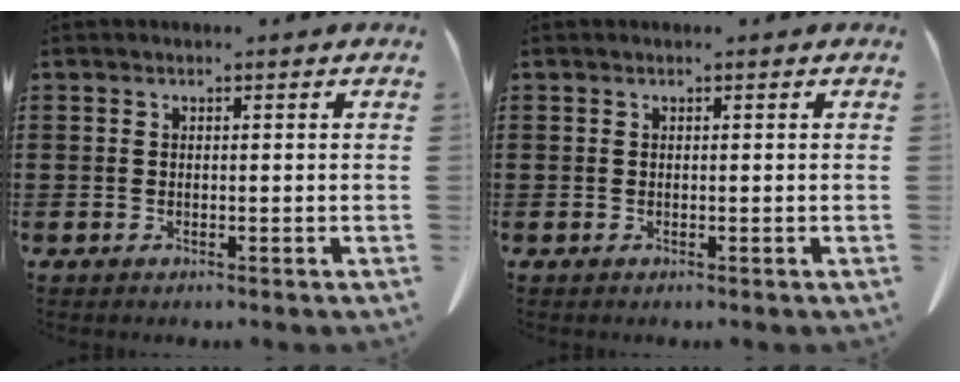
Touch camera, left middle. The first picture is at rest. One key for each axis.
{"total": 0.0}